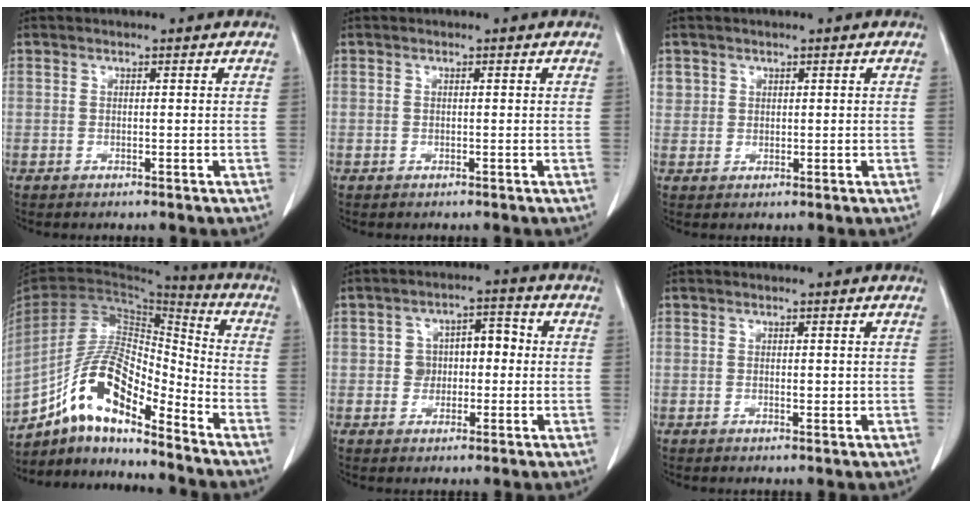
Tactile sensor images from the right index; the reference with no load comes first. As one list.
[{"total": 0.0}, {"total": 2.0, "force": [1.0, 1.7, 0.2], "torque": [0.010, 0.002, 0.017]}, {"total": 14.0, "force": [-9.7, 3.5, 9.5], "torque": [-0.179, 0.023, -0.175]}, {"total": 5.4, "force": [-0.2, 4.2, 3.4], "torque": [-0.053, 0.035, 0.000]}, {"total": 0.8, "force": [0.0, 0.2, 0.8], "torque": [-0.014, -0.001, 0.002]}]